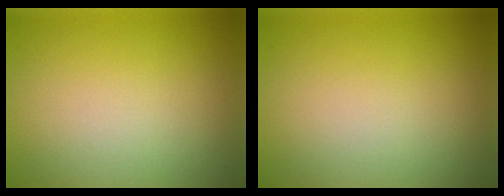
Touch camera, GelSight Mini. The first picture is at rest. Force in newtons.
{"total": 0.0}